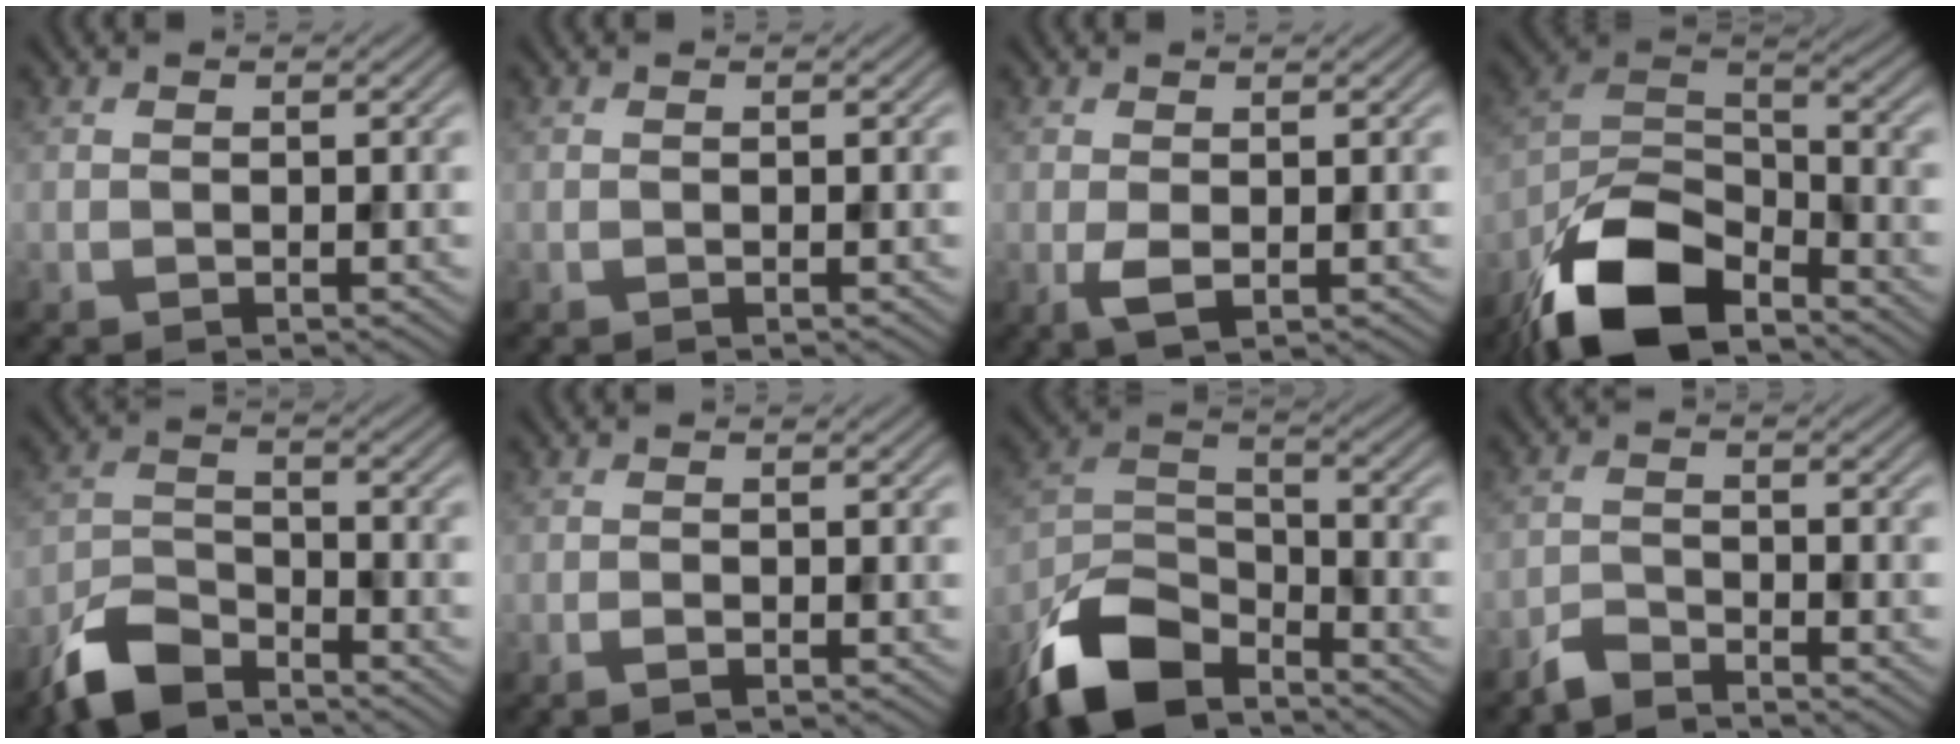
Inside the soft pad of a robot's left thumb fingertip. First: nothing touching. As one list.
[{"total": 0.0}, {"total": 2.3, "force": [-0.2, 1.2, 2.0], "torque": [-0.047, -0.004, -0.004]}, {"total": 13.8, "force": [-9.4, 6.0, 8.1], "torque": [-0.173, -0.013, -0.191]}, {"total": 6.9, "force": [-5.7, 2.6, 3.1], "torque": [-0.064, -0.008, -0.130]}, {"total": 0.9, "force": [-0.6, 0.3, 0.6], "torque": [-0.014, -0.001, -0.010]}, {"total": 11.9, "force": [-9.0, 5.0, 6.0], "torque": [-0.129, -0.007, -0.190]}, {"total": 2.7, "force": [-2.5, 0.6, 0.8], "torque": [-0.017, -0.001, -0.060]}]